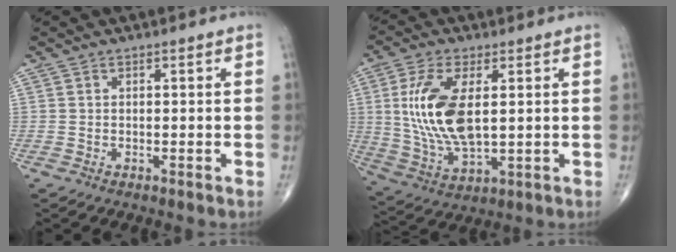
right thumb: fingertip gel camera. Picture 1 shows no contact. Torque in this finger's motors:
{"motor_torque": [-0.24, 1.05, 1.31, 0.38, 0.13]}